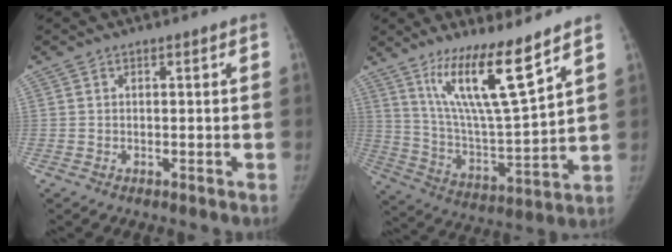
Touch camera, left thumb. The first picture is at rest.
{"total": 15.6, "force": [10.3, 1.6, 11.6], "torque": [-0.197, -0.075, 0.198]}